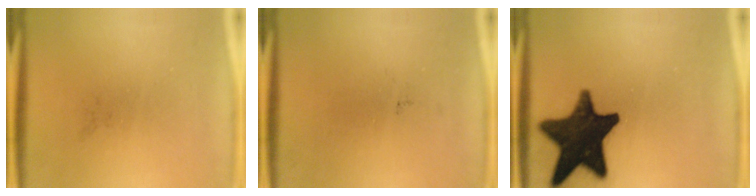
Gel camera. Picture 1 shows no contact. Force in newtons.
{"total": 0.0}
{"total": 17.0}